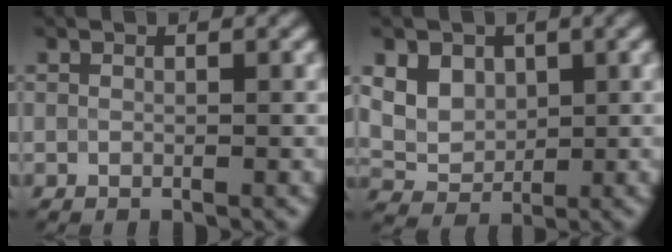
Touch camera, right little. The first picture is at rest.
{"total": 6.0, "force": [2.7, 4.6, 2.8], "torque": [-0.042, 0.014, 0.047]}